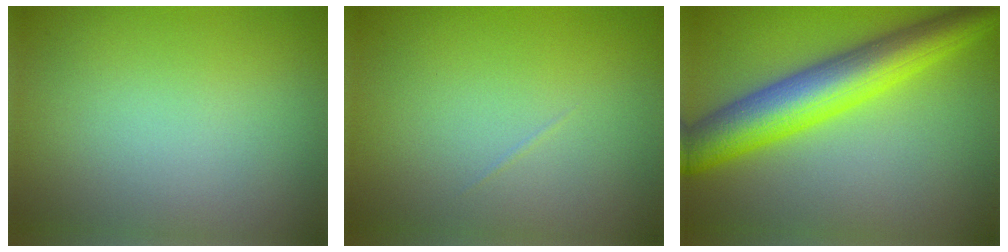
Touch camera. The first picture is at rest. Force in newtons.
{"total": 0.0}
{"total": 8.4, "press": 8.4, "slide": 0.2}